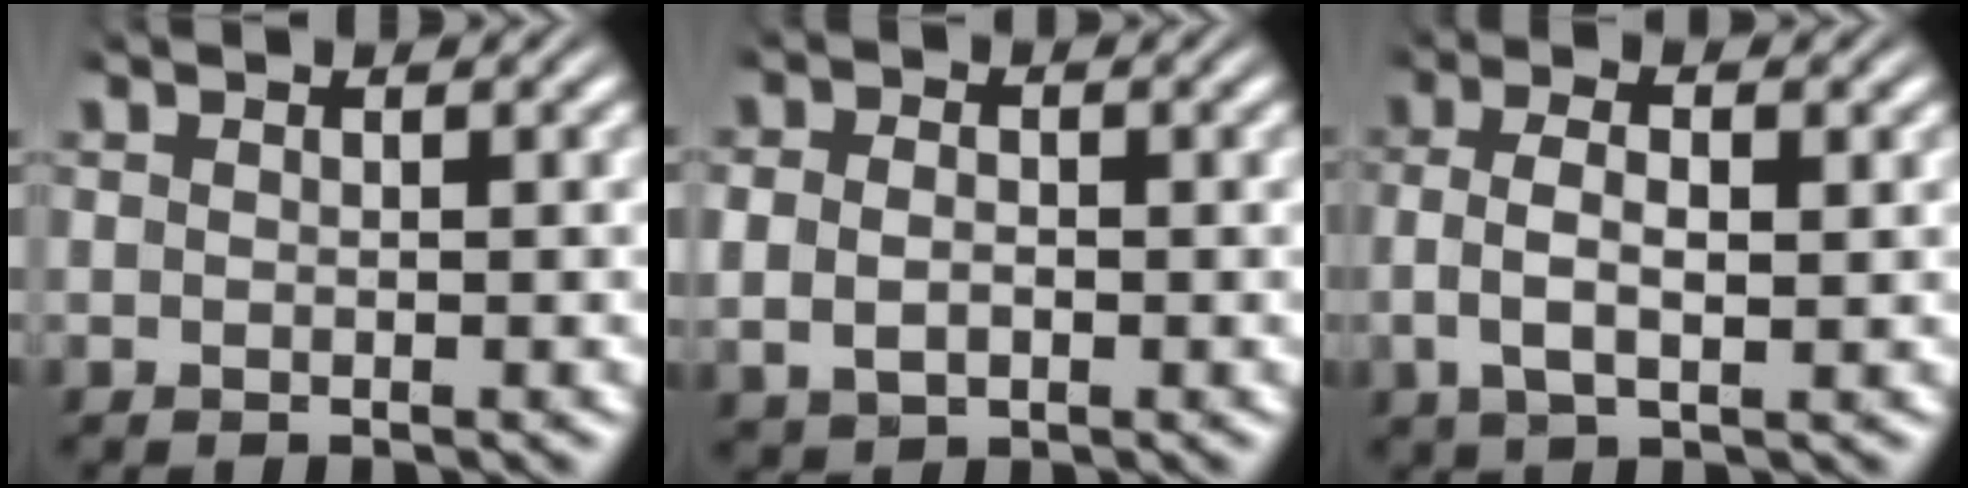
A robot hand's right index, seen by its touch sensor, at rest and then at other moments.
{"total": 3.0, "force": [0.1, 2.5, 1.7], "torque": [-0.047, -0.002, 0.005]}
{"total": 4.1, "force": [0.3, 2.0, 3.5], "torque": [-0.078, 0.001, 0.007]}